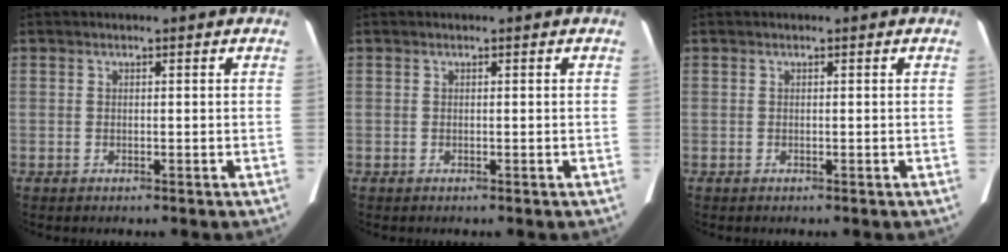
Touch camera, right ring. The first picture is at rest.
{"total": 0.0}
{"total": 0.0}